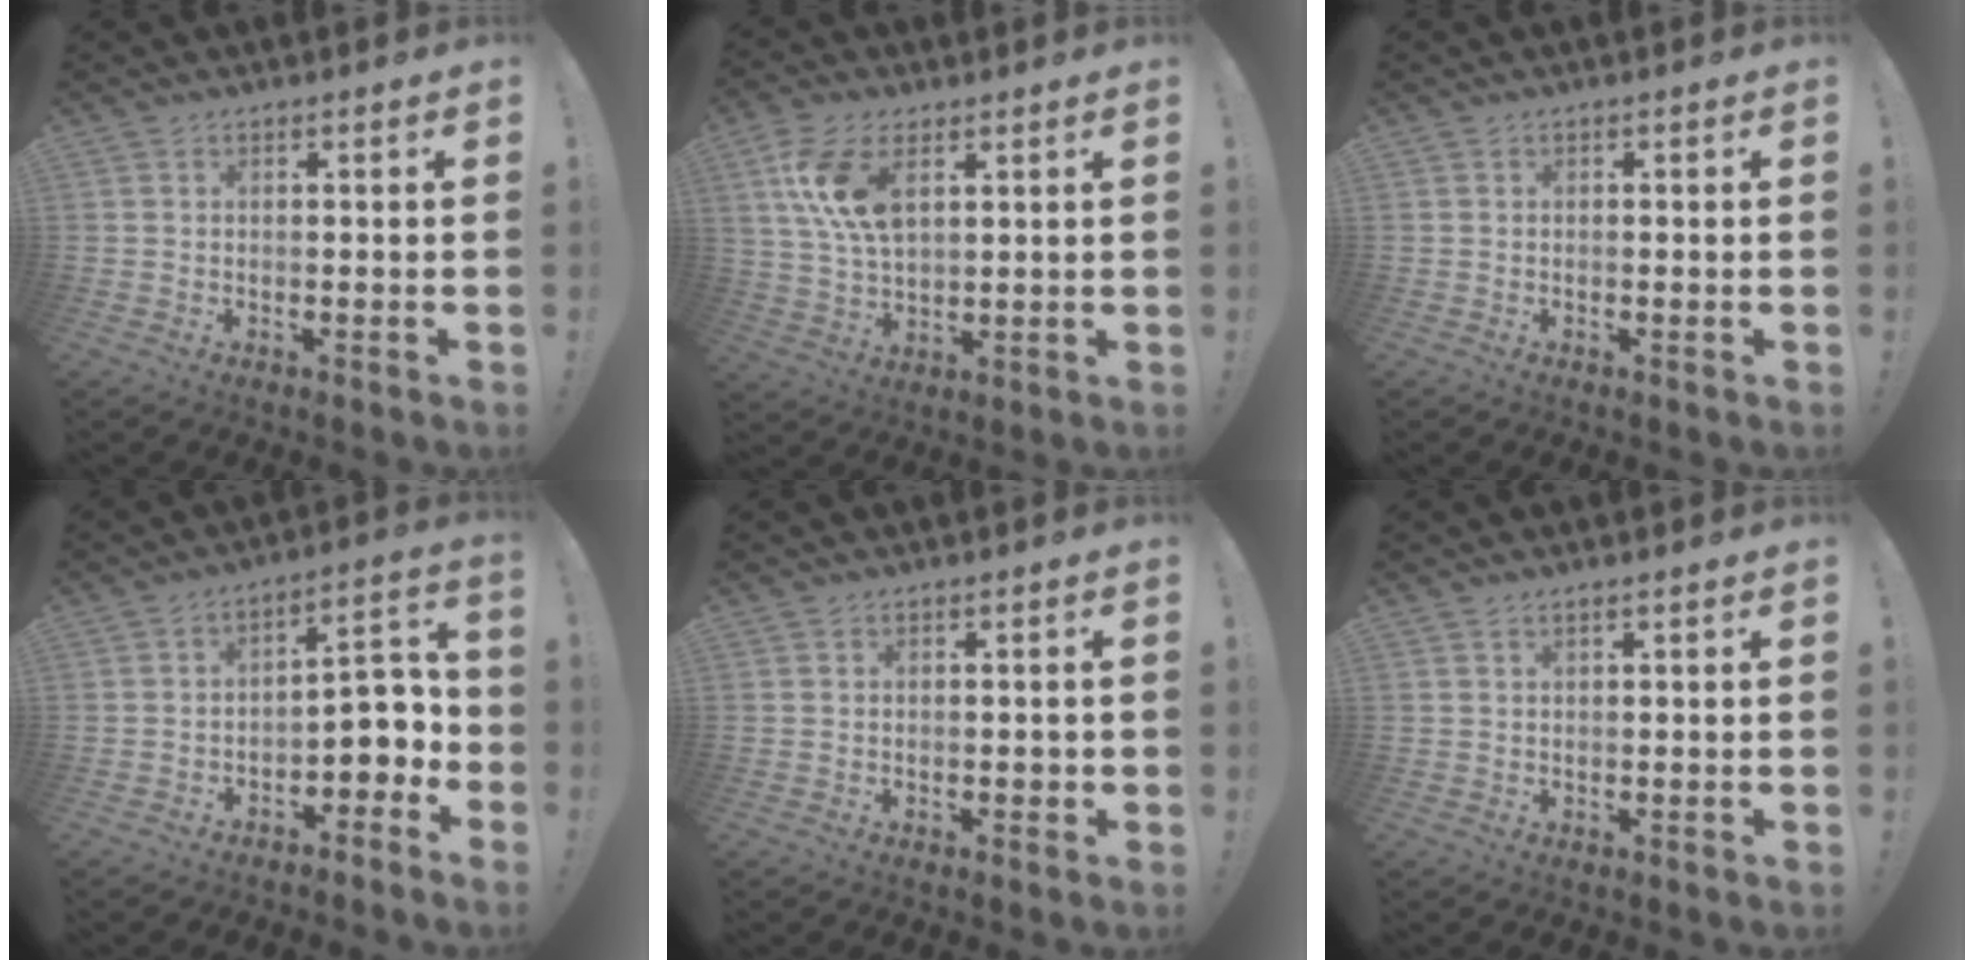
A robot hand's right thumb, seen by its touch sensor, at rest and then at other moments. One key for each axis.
{"total": 11.8, "fx": 4.9, "fy": 6.1, "fz": 8.8, "tx": -0.176, "ty": -0.014, "tz": 0.091}
{"total": 0.0}
{"total": 7.3, "fx": -2.2, "fy": 4.8, "fz": 5.1, "tx": -0.053, "ty": 0.009, "tz": -0.036}
{"total": 1.2, "fx": -0.2, "fy": 0.9, "fz": 0.7, "tx": -0.012, "ty": 0.005, "tz": -0.004}
{"total": 1.1, "fx": 0.6, "fy": -0.1, "fz": 1.0, "tx": -0.020, "ty": 0.000, "tz": 0.010}